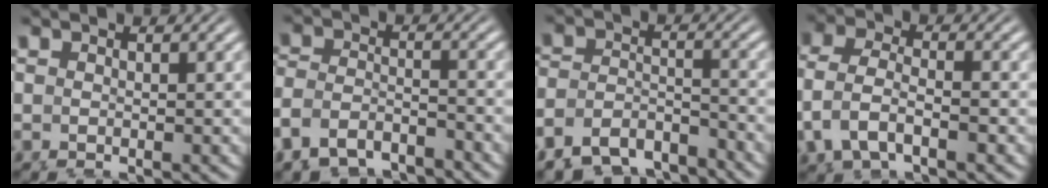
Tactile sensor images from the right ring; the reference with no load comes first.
{"total": 7.6, "force": [-4.3, 6.2, 1.5], "torque": [-0.058, -0.030, -0.072]}
{"total": 10.4, "force": [-6.6, 7.8, 2.3], "torque": [-0.066, -0.047, -0.108]}
{"total": 4.6, "force": [0.6, 3.5, 2.9], "torque": [-0.093, -0.027, 0.026]}